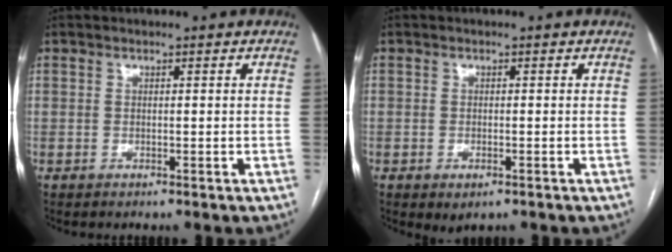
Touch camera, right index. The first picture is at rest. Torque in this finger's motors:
{"motor_torque": [0.71, -0.59, 0.08, -0.01]}